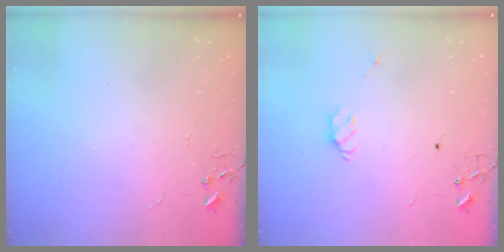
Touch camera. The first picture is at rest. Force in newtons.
{"total": 5.7, "press": 5.6, "slide": 1.0}